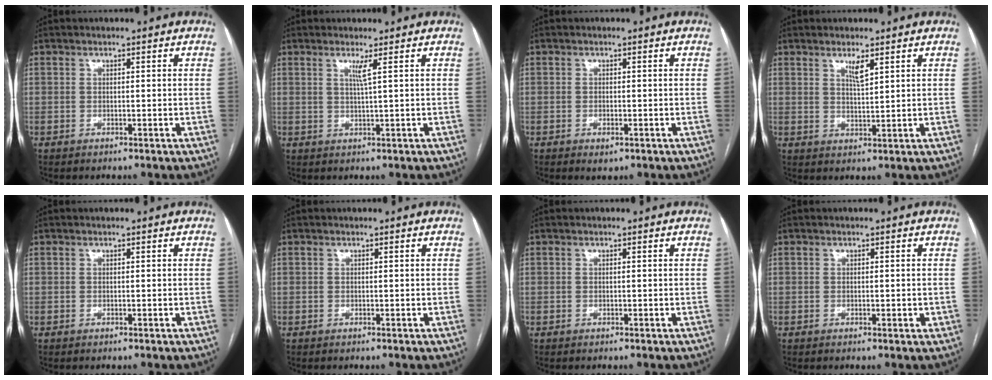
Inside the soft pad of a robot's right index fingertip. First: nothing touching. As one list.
[{"total": 1.9, "force": [0.8, -0.7, 1.5], "torque": [-0.036, -0.008, 0.019]}, {"total": 1.5, "force": [-0.8, 0.7, 1.1], "torque": [-0.017, -0.002, -0.005]}, {"total": 2.7, "force": [1.7, 0.2, 2.1], "torque": [-0.043, -0.006, 0.033]}, {"total": 0.0}, {"total": 0.0}, {"total": 0.0}, {"total": 0.9, "force": [-0.2, 0.4, 0.9], "torque": [-0.010, 0.000, 0.000]}]